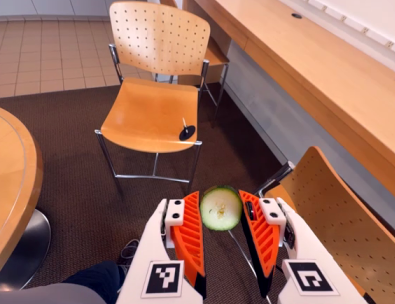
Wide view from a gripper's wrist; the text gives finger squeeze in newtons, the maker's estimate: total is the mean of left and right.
{"total": 9.1, "left": 8.6, "right": 9.5}